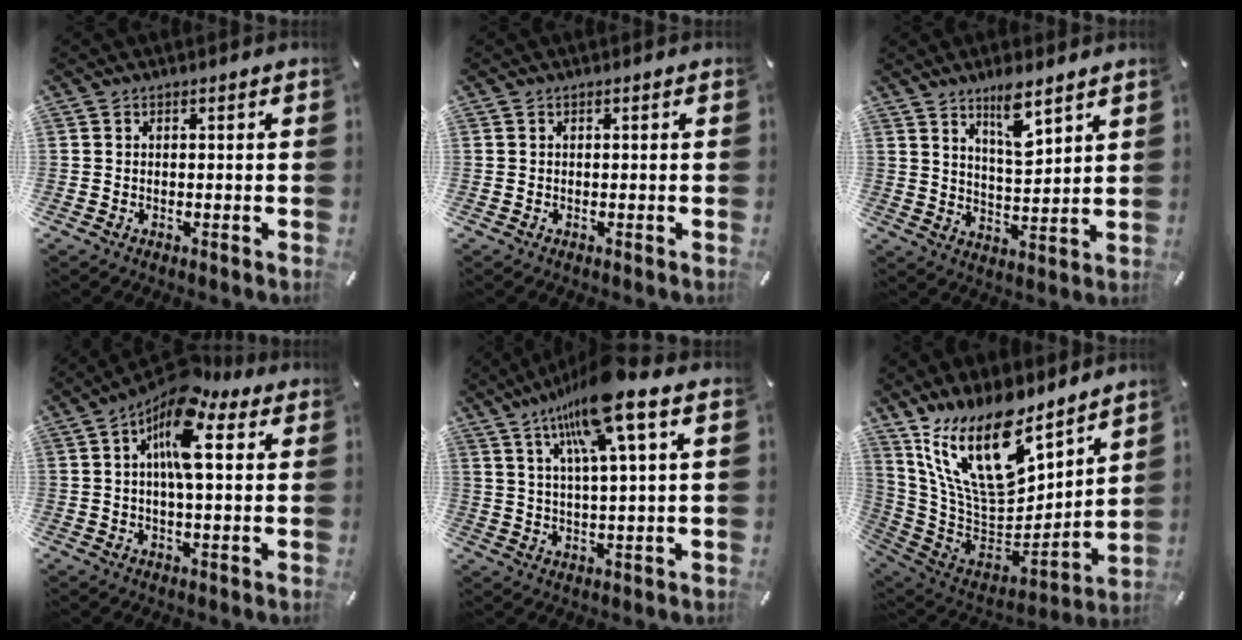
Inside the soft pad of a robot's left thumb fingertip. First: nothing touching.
{"total": 0.0}
{"total": 8.3, "force": [6.3, 1.9, 5.1], "torque": [-0.077, -0.041, 0.104]}
{"total": 13.0, "force": [5.1, 4.9, 10.8], "torque": [-0.193, -0.020, 0.087]}
{"total": 13.5, "force": [8.3, 1.3, 10.6], "torque": [-0.213, -0.024, 0.134]}
{"total": 22.5, "force": [13.3, 11.1, 14.4], "torque": [-0.284, -0.092, 0.237]}